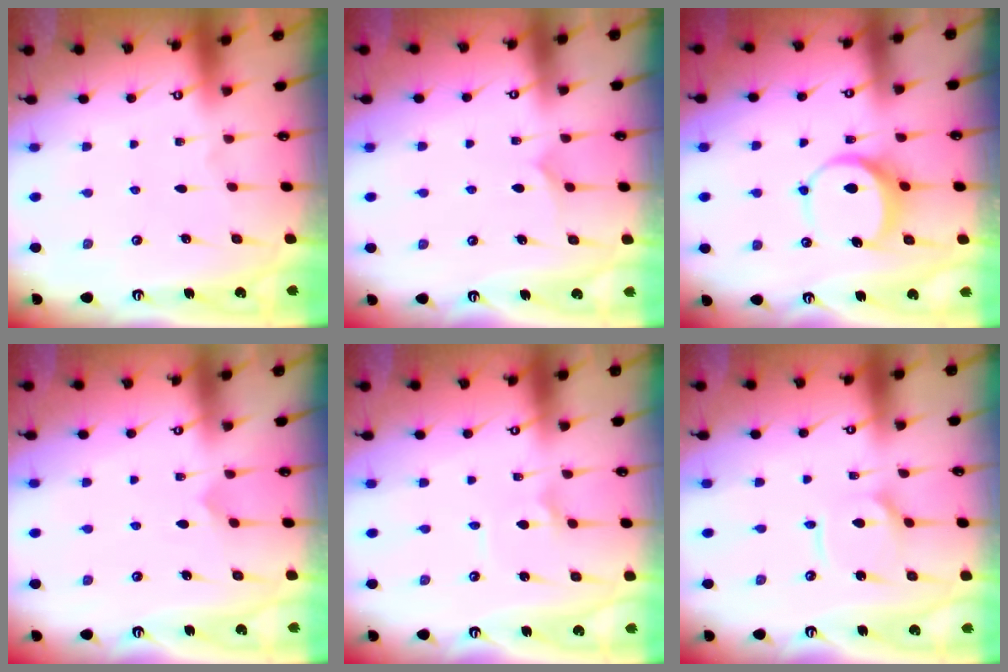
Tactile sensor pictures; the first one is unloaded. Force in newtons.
{"total": 5.6, "press": 5.6, "slide": 0.7}
{"total": 8.7, "press": 8.7, "slide": 1.1}
{"total": 4.0, "press": 4.0, "slide": 0.3}
{"total": 2.2, "press": 2.2, "slide": 0.2}
{"total": 6.4, "press": 6.3, "slide": 0.7}